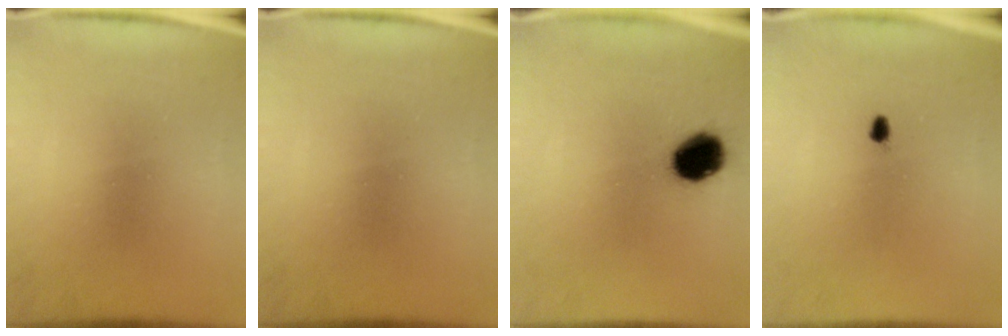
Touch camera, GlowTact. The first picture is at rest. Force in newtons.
{"total": 0.0}
{"total": 10.3}
{"total": 0.9}